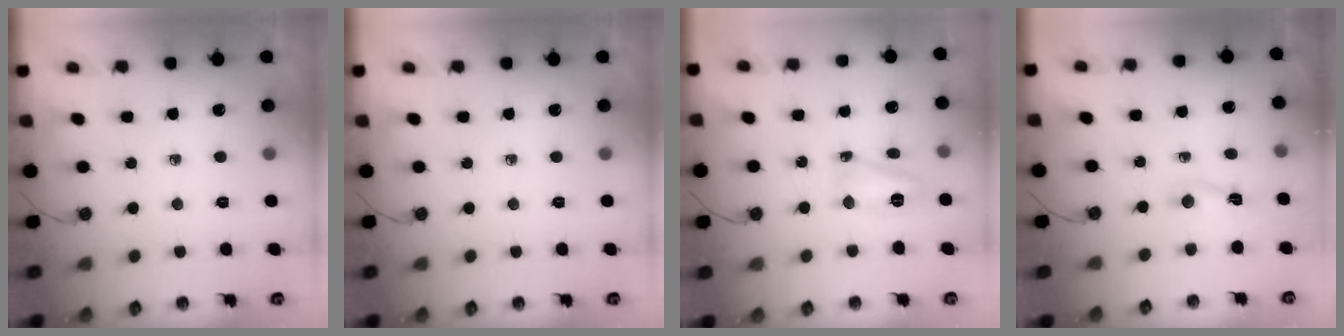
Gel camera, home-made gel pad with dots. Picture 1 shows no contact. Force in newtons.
{"total": 0.0}
{"total": 7.9, "press": 7.7, "slide": 1.9}
{"total": 1.8, "press": 1.8, "slide": 0.3}